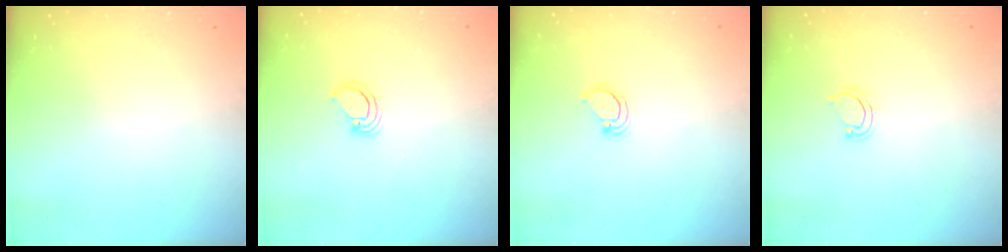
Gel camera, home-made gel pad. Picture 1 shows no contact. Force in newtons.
{"total": 2.9, "press": 2.9, "slide": 0.2}
{"total": 3.0, "press": 3.0, "slide": 0.2}
{"total": 4.7, "press": 4.4, "slide": 1.6}